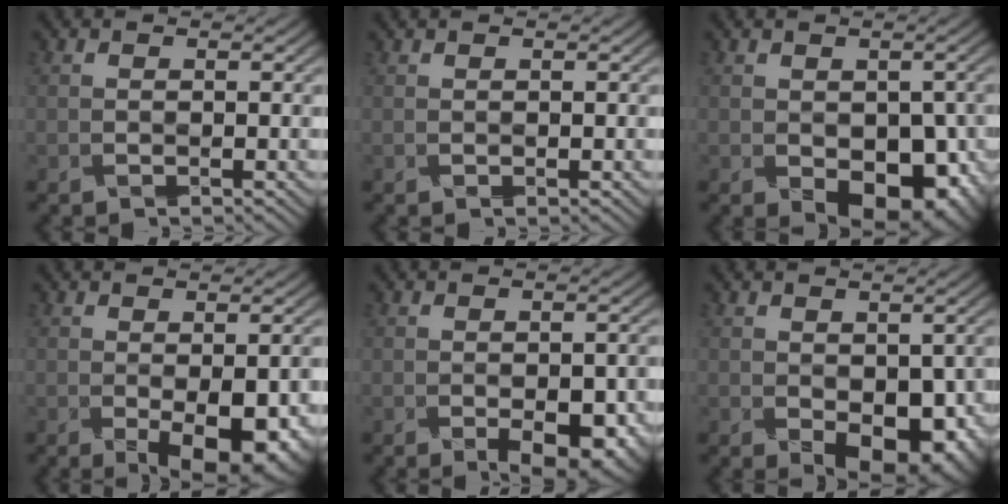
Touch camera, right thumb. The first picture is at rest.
{"total": 0.6, "force": [0.4, 0.2, 0.4], "torque": [-0.006, -0.005, 0.009]}
{"total": 9.7, "force": [-3.2, 5.9, 6.9], "torque": [-0.085, -0.033, -0.018]}
{"total": 9.4, "force": [-3.1, 3.9, 7.9], "torque": [-0.099, -0.013, -0.022]}
{"total": 7.3, "force": [-3.2, 3.4, 5.7], "torque": [-0.066, -0.005, -0.025]}
{"total": 9.4, "force": [-2.7, 5.5, 7.1], "torque": [-0.089, -0.033, -0.008]}